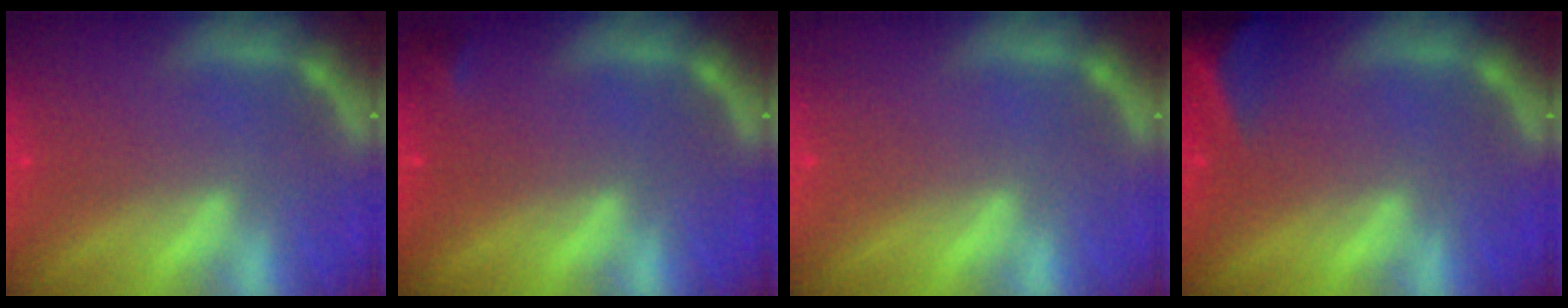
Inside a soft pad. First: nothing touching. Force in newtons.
{"total": 0.9}
{"total": 0.0}
{"total": 8.0}